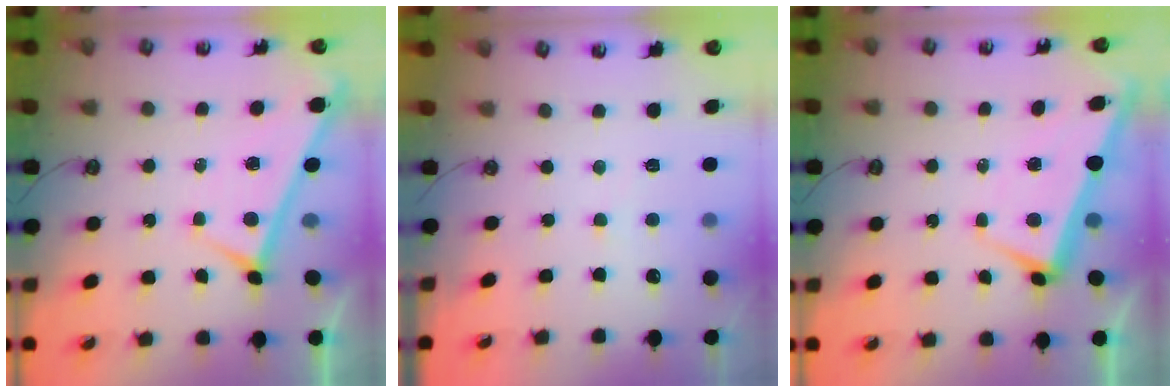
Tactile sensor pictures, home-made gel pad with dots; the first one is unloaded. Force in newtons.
{"total": 2.9, "press": 2.9, "slide": 0.4}
{"total": 1.0, "press": 0.7, "slide": 0.7}